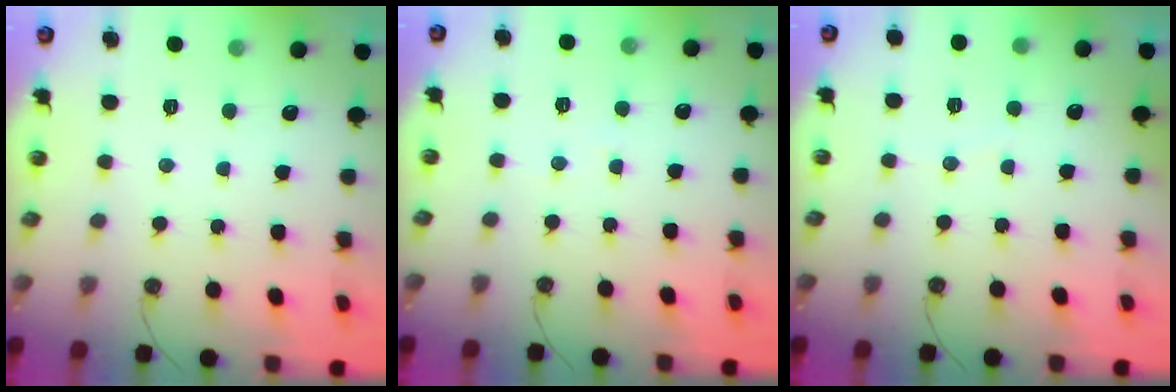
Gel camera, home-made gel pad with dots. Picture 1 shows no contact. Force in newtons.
{"total": 4.0, "press": 3.9, "slide": 0.4}
{"total": 1.8, "press": 1.5, "slide": 1.1}